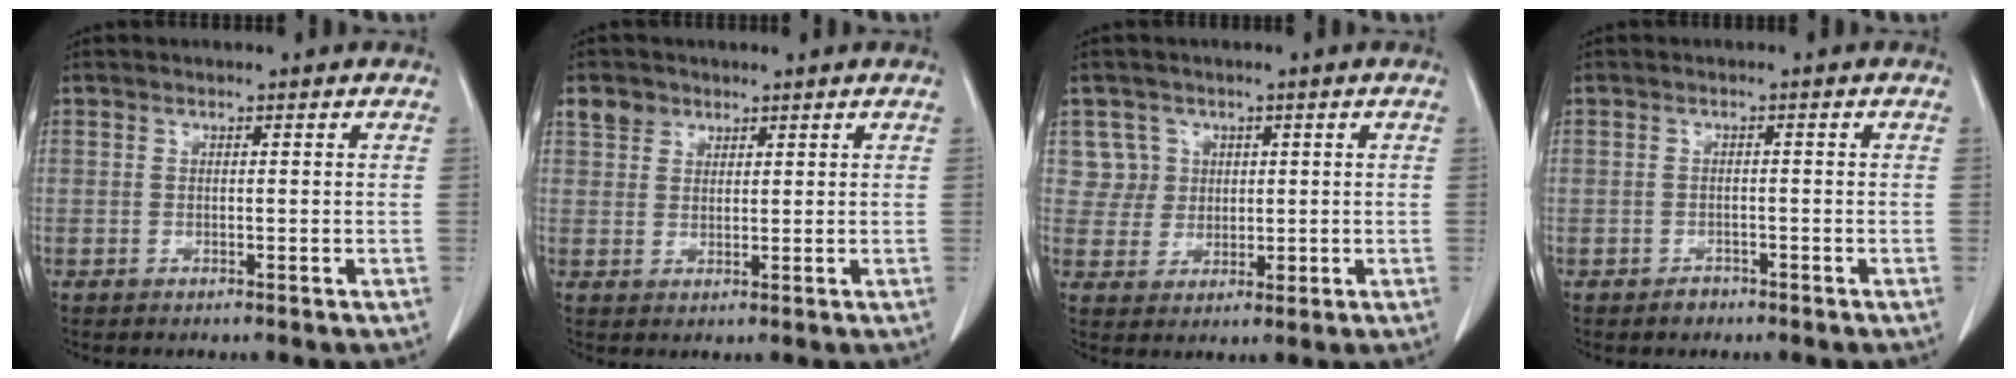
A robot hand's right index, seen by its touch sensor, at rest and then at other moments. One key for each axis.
{"total": 3.2, "fx": 2.1, "fy": 2.3, "fz": 0.6, "tx": -0.008, "ty": 0.008, "tz": 0.041}
{"total": 4.8, "fx": 1.7, "fy": 4.4, "fz": -0.3, "tx": 0.017, "ty": 0.009, "tz": 0.035}
{"total": 1.6, "fx": -1.2, "fy": 1.0, "fz": 0.3, "tx": -0.005, "ty": 0.002, "tz": -0.017}